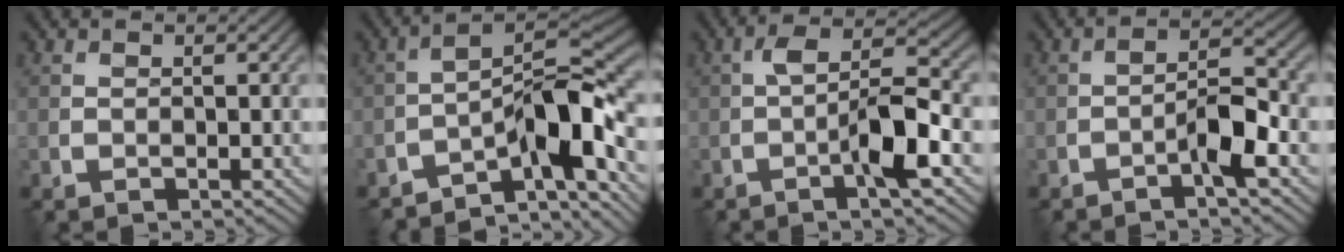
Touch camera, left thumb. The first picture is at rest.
{"total": 10.8, "force": [-7.1, 2.8, 7.7], "torque": [-0.104, 0.009, -0.129]}
{"total": 7.1, "force": [-2.3, 1.8, 6.4], "torque": [-0.114, 0.020, -0.051]}
{"total": 4.6, "force": [-2.4, 1.1, 3.8], "torque": [-0.066, 0.016, -0.050]}